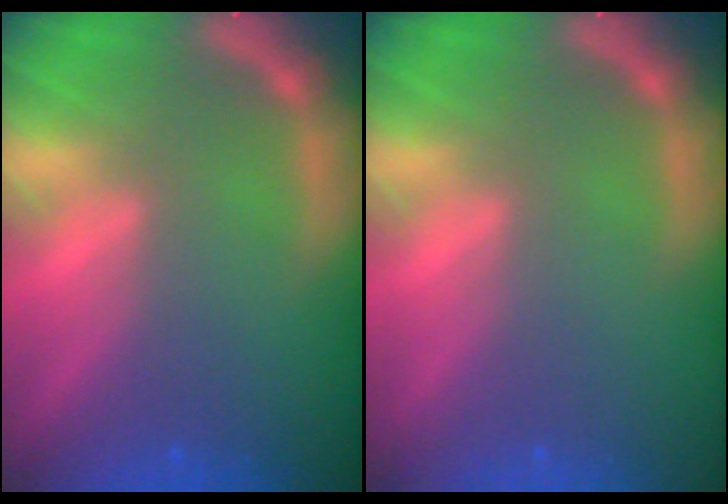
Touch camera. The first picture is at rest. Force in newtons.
{"total": 0.0}